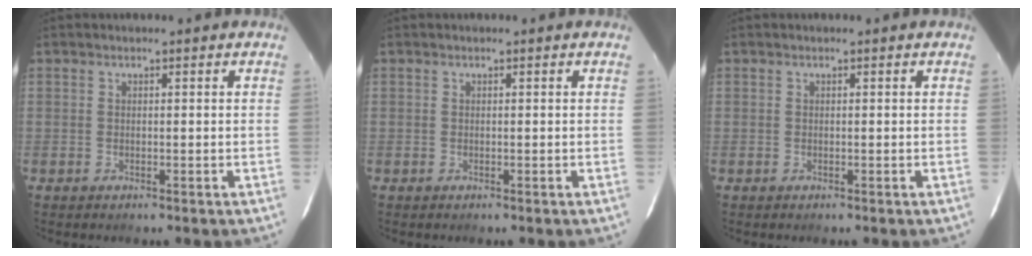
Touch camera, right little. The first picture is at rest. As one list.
[{"total": 0.0}, {"total": 0.0}]